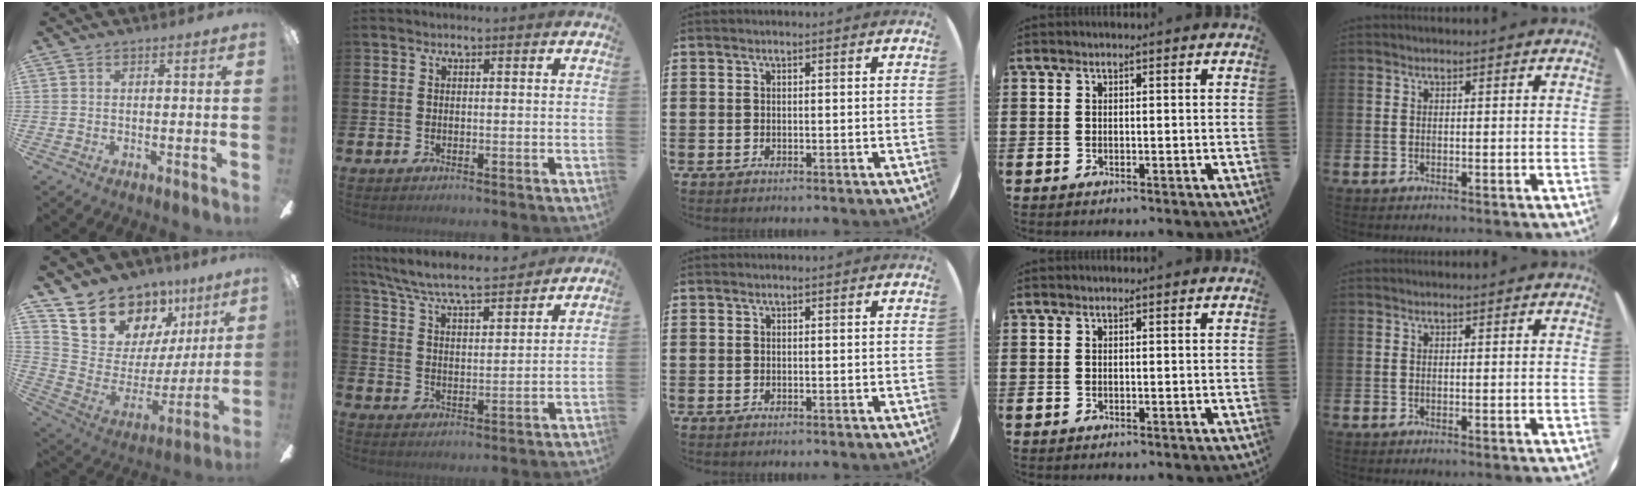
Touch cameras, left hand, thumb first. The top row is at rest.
{"thumb": {"total": 18.3, "force": [12.8, 11.6, 6.0], "torque": [-0.107, -0.088, 0.250]}, "index": {"total": 7.6, "force": [7.2, 0.6, 2.4], "torque": [-0.076, -0.043, 0.127]}}